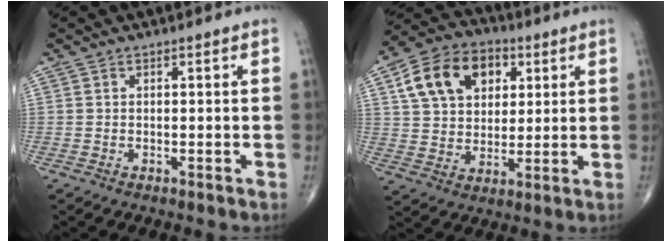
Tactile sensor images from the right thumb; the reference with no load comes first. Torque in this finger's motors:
{"motor_torque": [0.15, 0.30, 0.13, 0.08, 0.13]}